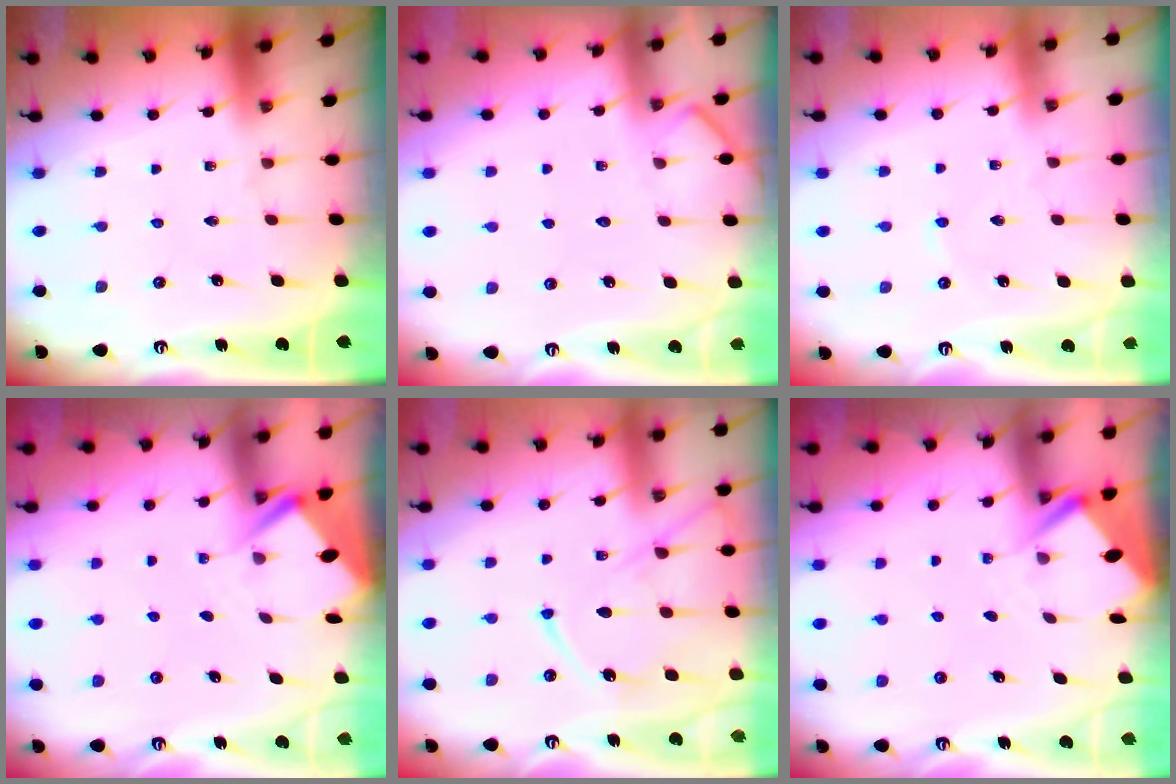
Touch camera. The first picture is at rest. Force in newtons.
{"total": 3.5, "press": 3.5, "slide": 0.4}
{"total": 1.7, "press": 1.7, "slide": 0.3}
{"total": 3.0, "press": 2.9, "slide": 0.4}
{"total": 13.5, "press": 13.4, "slide": 1.6}
{"total": 3.0, "press": 2.9, "slide": 0.4}